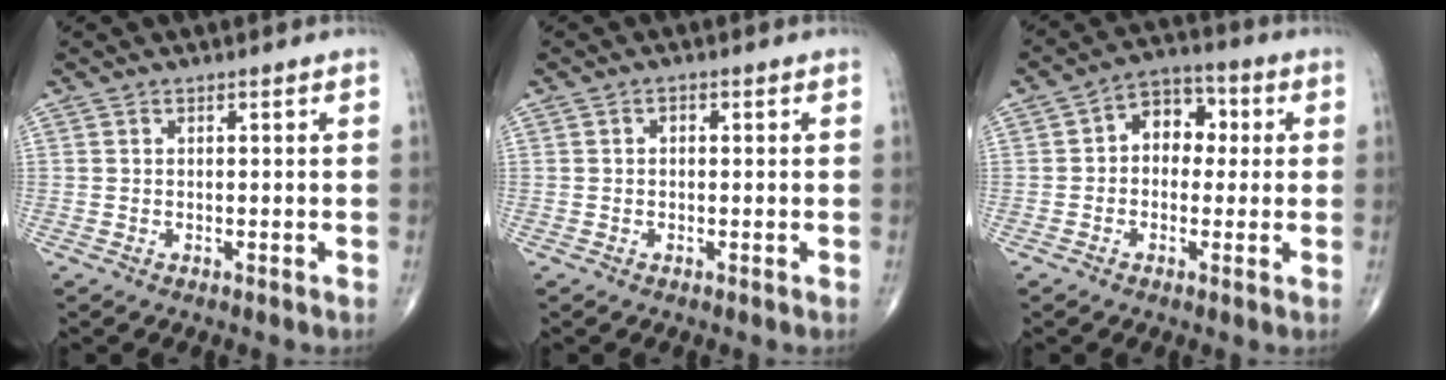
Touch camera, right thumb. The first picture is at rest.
{"total": 1.0, "force": [0.1, 0.7, 0.7], "torque": [-0.008, 0.004, 0.000]}
{"total": 8.3, "force": [0.9, 6.1, 5.6], "torque": [-0.046, 0.027, 0.002]}